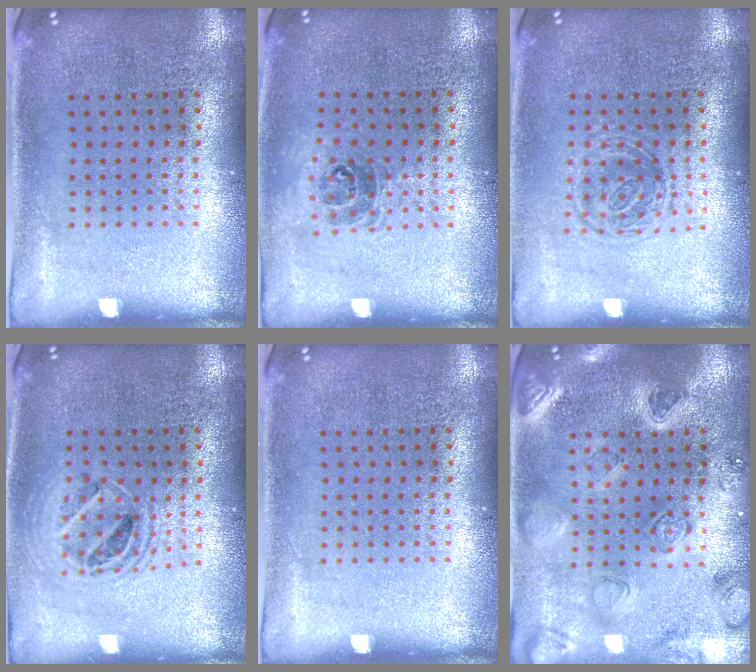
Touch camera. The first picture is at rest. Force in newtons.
{"total": 1.0, "press": 0.9, "slide": 0.5}
{"total": 1.3, "press": 1.0, "slide": 0.8}
{"total": 1.4, "press": 1.2, "slide": 0.7}
{"total": 0.0}
{"total": 2.2, "press": 2.2, "slide": 0.3}